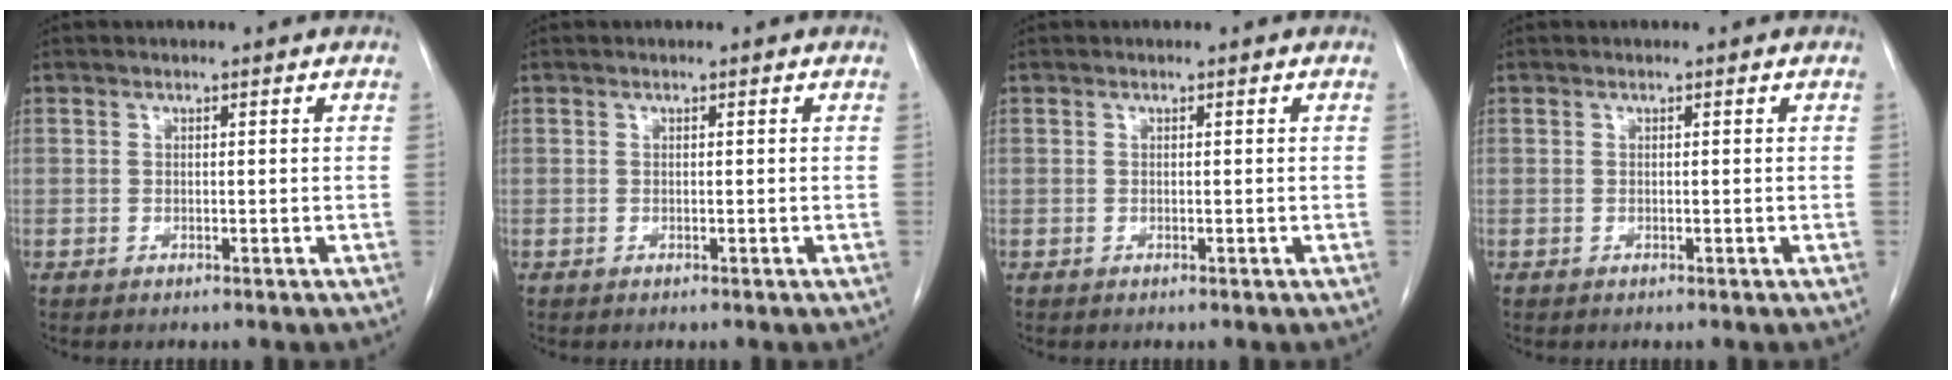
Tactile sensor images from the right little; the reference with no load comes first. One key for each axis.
{"total": 0.0}
{"total": 0.0}
{"total": 0.0}